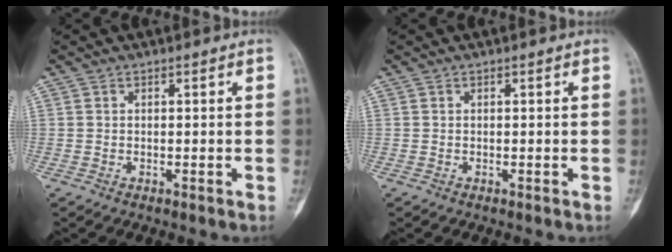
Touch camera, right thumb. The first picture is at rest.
{"total": 0.0}